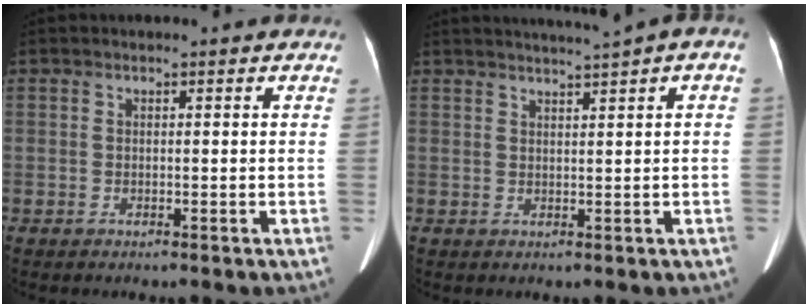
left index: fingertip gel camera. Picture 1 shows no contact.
{"total": 4.8, "force": [3.2, -0.3, 3.6], "torque": [-0.054, 0.022, 0.047]}